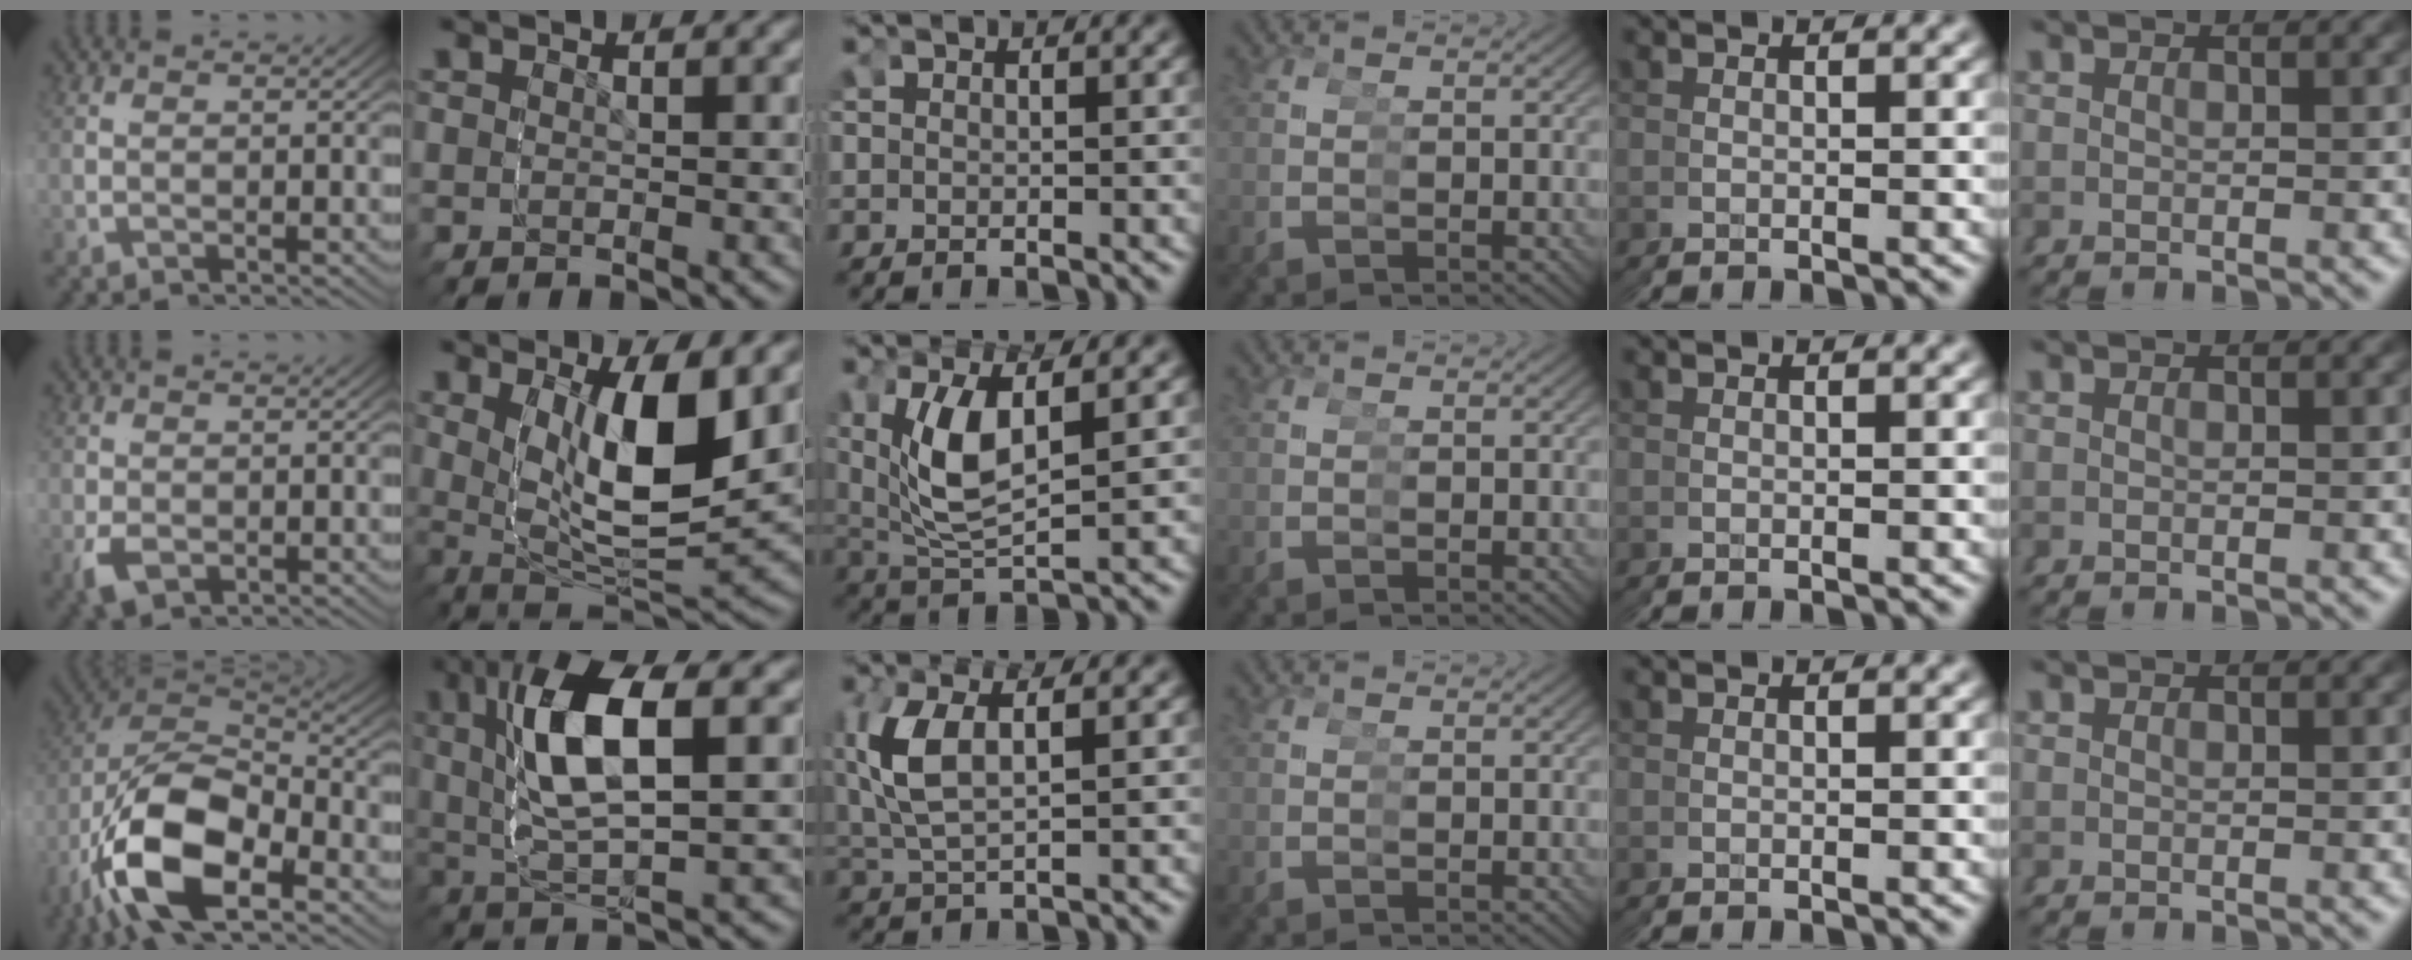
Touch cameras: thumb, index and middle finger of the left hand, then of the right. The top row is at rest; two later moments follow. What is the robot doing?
{"motion": "grasp_and_lifting", "object": "markers"}